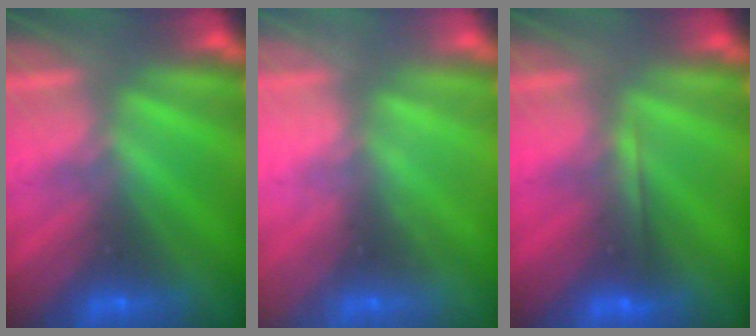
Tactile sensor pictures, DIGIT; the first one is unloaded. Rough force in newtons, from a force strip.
{"total": 2.1}
{"total": 1.9}